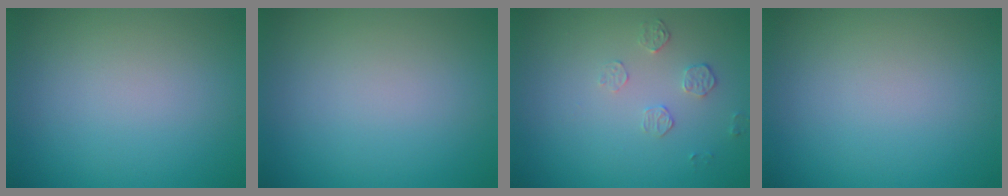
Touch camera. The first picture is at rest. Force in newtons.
{"total": 0.0}
{"total": 1.5, "press": 0.8, "slide": 1.3}
{"total": 0.0}